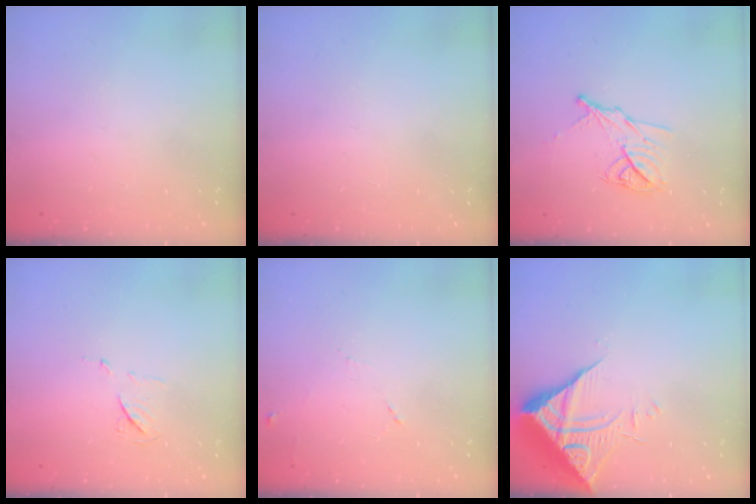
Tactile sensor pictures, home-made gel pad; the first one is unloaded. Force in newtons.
{"total": 0.0}
{"total": 11.4, "press": 11.4, "slide": 0.3}
{"total": 5.6, "press": 5.6, "slide": 0.8}
{"total": 5.4, "press": 5.3, "slide": 0.9}
{"total": 10.5, "press": 10.4, "slide": 1.0}